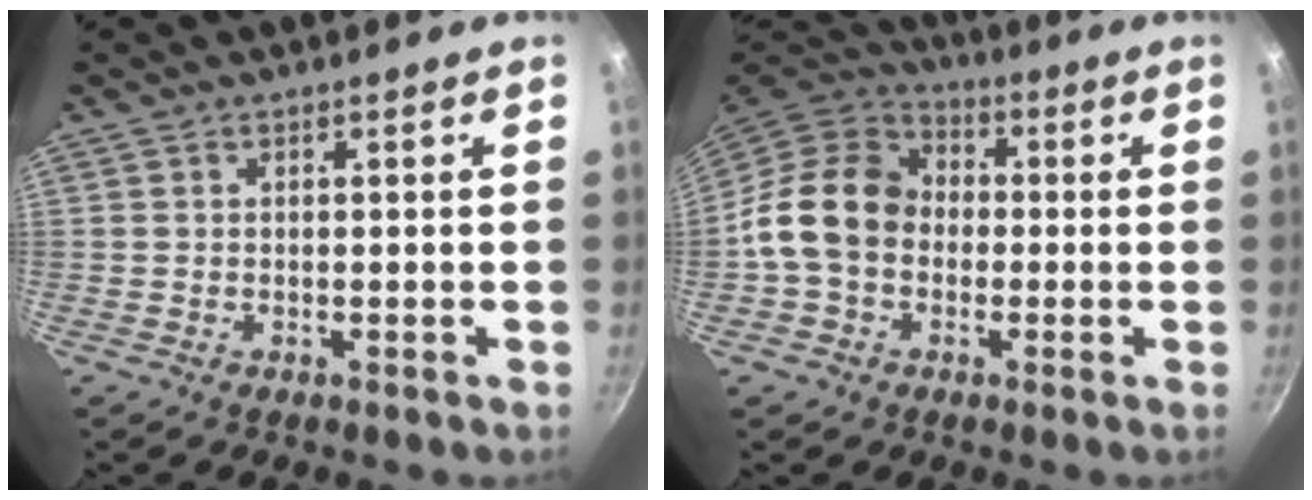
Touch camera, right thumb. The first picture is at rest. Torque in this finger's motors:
{"motor_torque": [2.07, 2.30, 1.33, -0.99, 0.13]}